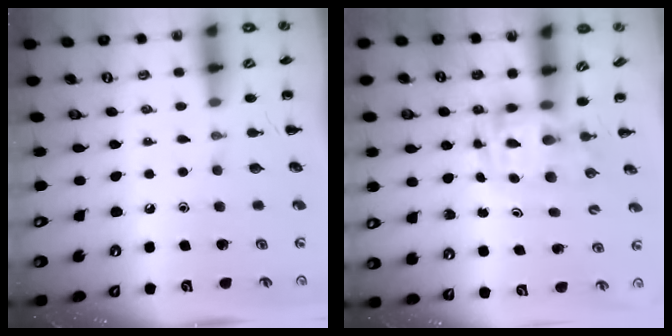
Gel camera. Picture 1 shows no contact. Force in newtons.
{"total": 3.5, "press": 3.5, "slide": 0.6}